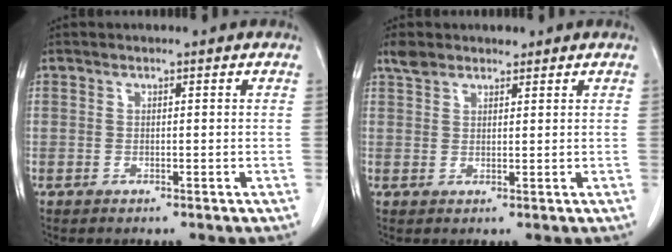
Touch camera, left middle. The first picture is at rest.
{"total": 2.9, "force": [2.4, 1.5, 0.8], "torque": [-0.019, 0.013, 0.044]}